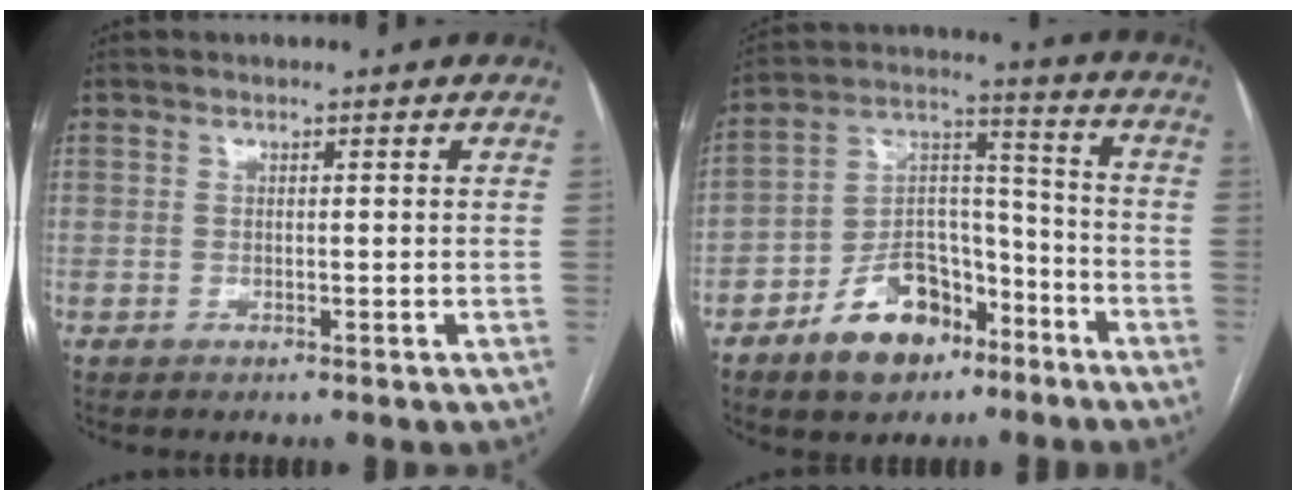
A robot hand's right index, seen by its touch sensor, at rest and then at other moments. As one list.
[{"total": 13.1, "force": [-7.9, 7.7, 7.2], "torque": [-0.127, 0.030, -0.129]}]